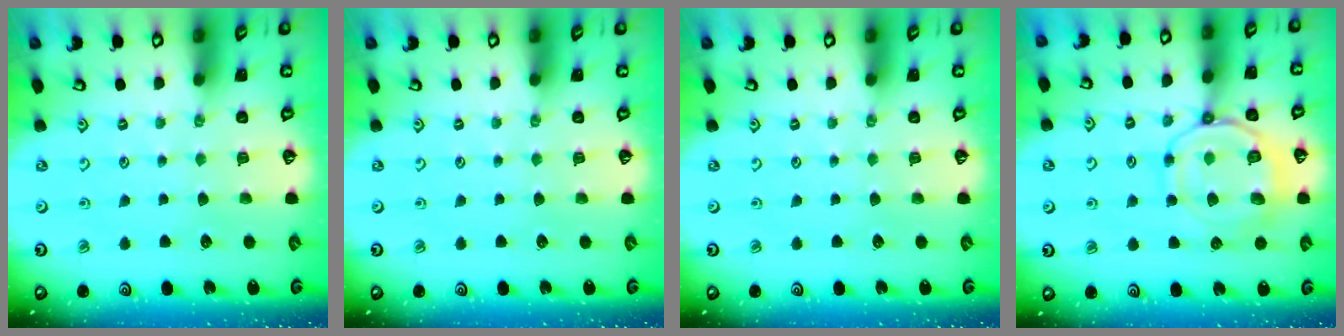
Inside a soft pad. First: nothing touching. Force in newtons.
{"total": 0.0}
{"total": 0.0}
{"total": 12.3, "press": 12.3, "slide": 1.4}